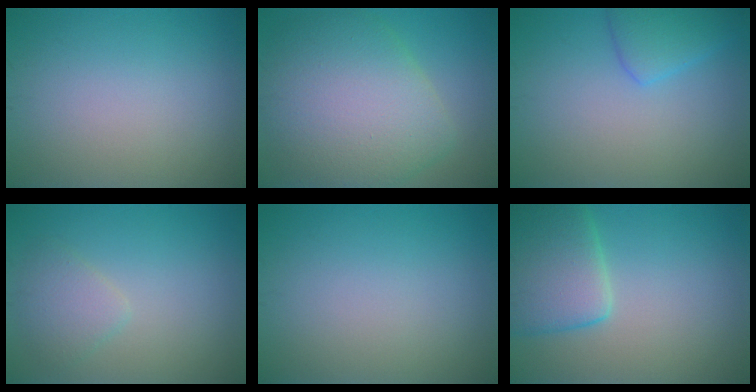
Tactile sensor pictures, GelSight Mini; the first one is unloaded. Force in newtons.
{"total": 10.1, "press": 10.1, "slide": 0.5}
{"total": 2.8, "press": 2.7, "slide": 0.2}
{"total": 2.2, "press": 2.2, "slide": 0.2}
{"total": 0.0}
{"total": 5.7, "press": 5.7, "slide": 0.7}